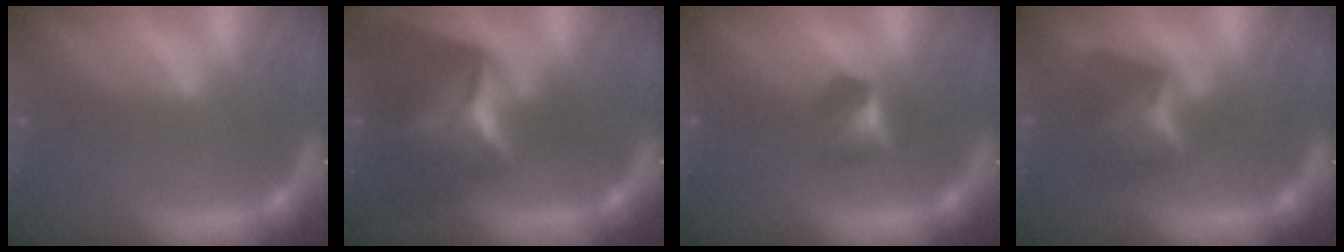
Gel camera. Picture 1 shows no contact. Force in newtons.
{"total": 8.4}
{"total": 2.4}
{"total": 4.4}